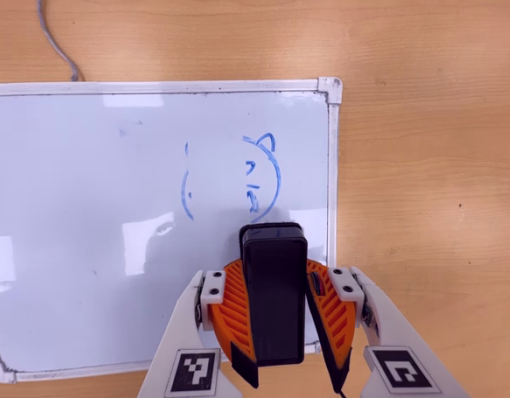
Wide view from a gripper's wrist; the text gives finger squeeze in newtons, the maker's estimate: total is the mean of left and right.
{"total": 9.7, "left": 9.5, "right": 9.9}